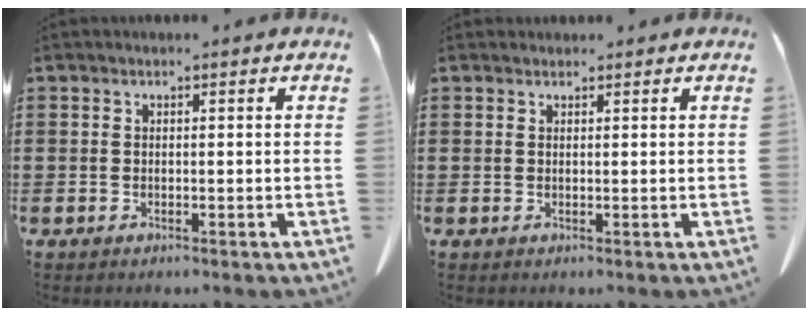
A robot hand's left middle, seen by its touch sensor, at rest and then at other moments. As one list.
[{"total": 0.8, "force": [0.8, 0.3, 0.0], "torque": [-0.002, 0.000, 0.016]}]